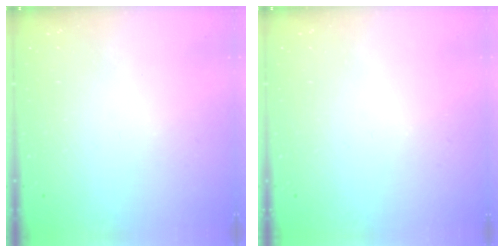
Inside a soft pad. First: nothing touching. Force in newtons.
{"total": 0.0}